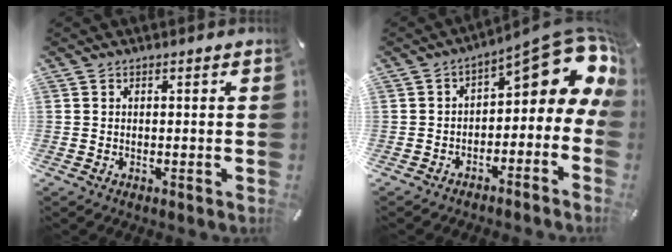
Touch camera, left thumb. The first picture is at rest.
{"total": 12.6, "force": [5.0, 5.9, 10.0], "torque": [-0.117, -0.047, 0.076]}